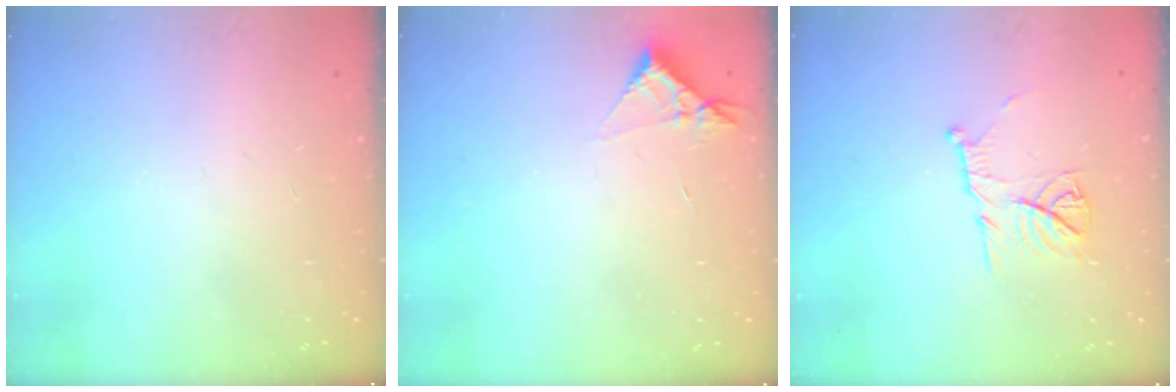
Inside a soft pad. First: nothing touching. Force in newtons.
{"total": 3.4, "press": 3.4, "slide": 0.5}
{"total": 10.3, "press": 10.3, "slide": 0.1}